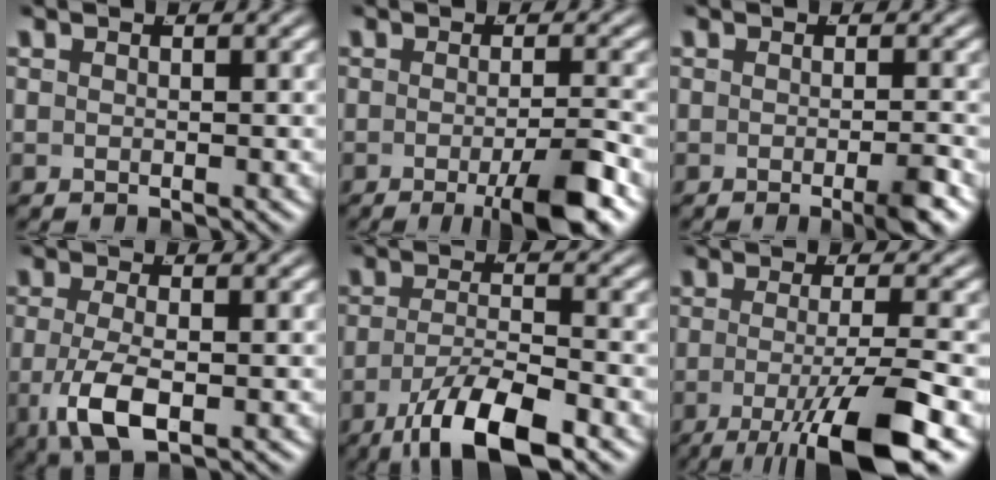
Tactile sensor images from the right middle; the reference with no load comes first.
{"total": 5.1, "force": [-2.9, 0.5, 4.2], "torque": [-0.052, -0.006, -0.048]}
{"total": 2.4, "force": [-1.4, 0.0, 1.9], "torque": [-0.022, 0.002, -0.027]}
{"total": 4.8, "force": [-1.5, 1.9, 4.2], "torque": [-0.091, -0.025, -0.011]}
{"total": 7.5, "force": [-4.6, 1.9, 5.6], "torque": [-0.089, -0.024, -0.061]}
{"total": 7.9, "force": [-3.6, 1.5, 6.8], "torque": [-0.104, -0.027, -0.044]}